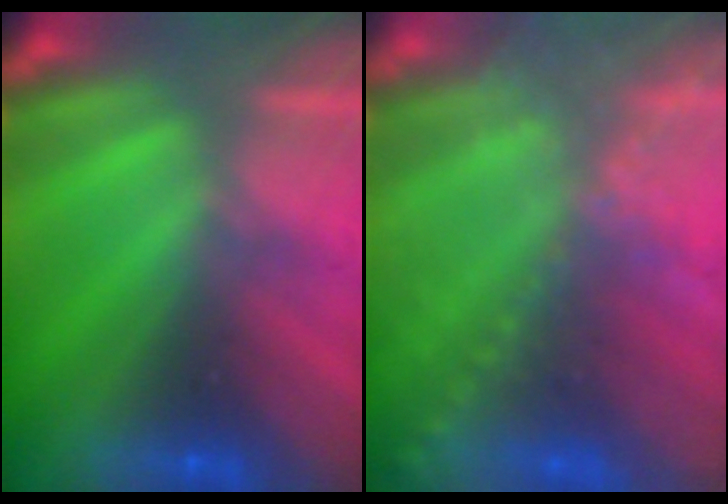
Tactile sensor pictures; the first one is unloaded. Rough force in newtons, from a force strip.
{"total": 6.8}